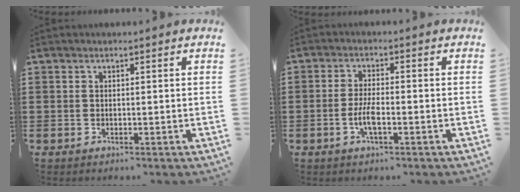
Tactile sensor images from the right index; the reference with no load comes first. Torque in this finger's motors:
{"motor_torque": [2.14, 0.00, 0.33, 0.04]}